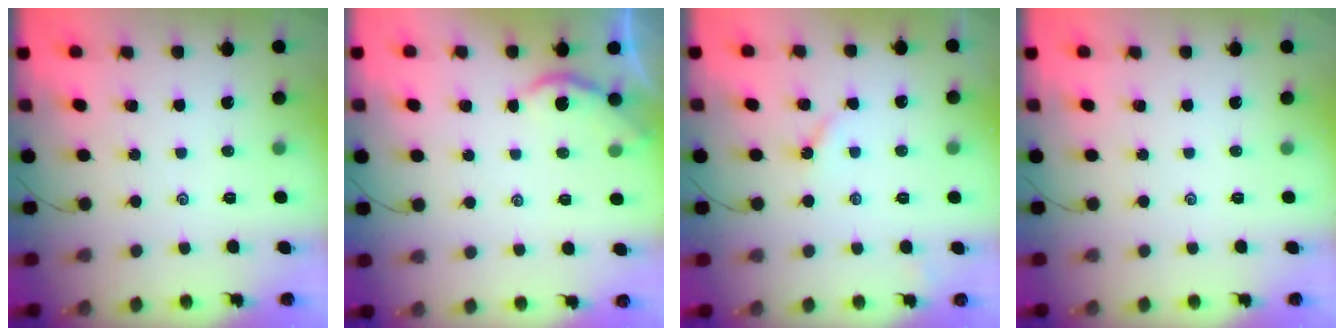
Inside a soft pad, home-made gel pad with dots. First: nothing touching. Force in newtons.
{"total": 1.9, "press": 1.8, "slide": 0.4}
{"total": 3.0, "press": 3.0, "slide": 0.3}
{"total": 0.0}